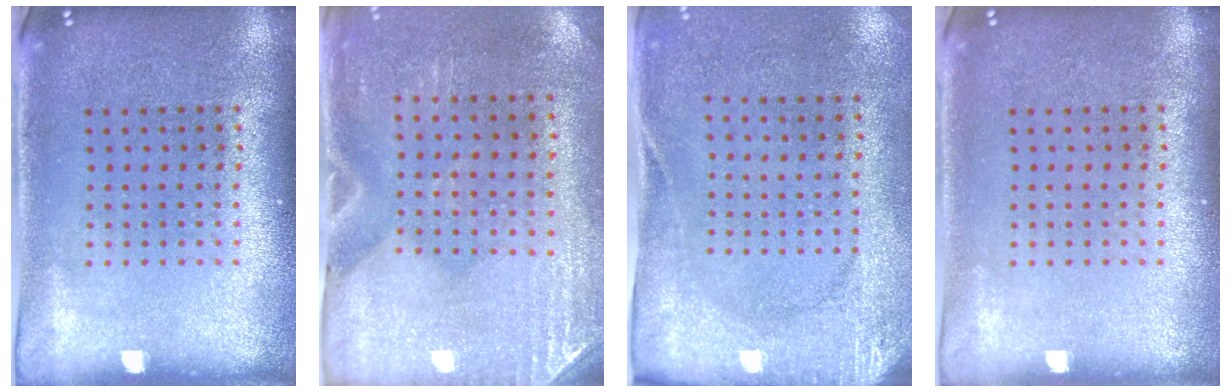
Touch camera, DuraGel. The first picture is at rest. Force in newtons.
{"total": 2.9, "press": 2.5, "slide": 1.4}
{"total": 2.7, "press": 2.1, "slide": 1.7}
{"total": 0.0}